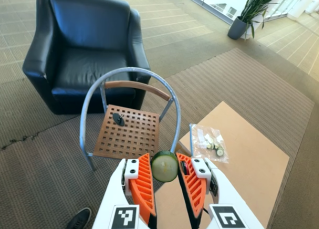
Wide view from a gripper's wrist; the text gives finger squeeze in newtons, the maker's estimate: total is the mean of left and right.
{"total": 7.0, "left": 6.9, "right": 7.0}